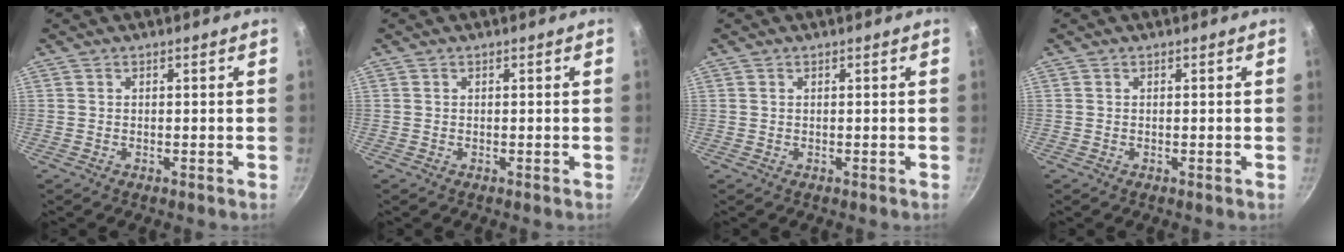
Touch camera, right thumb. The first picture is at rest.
{"total": 0.0}
{"total": 0.0}
{"total": 0.0}